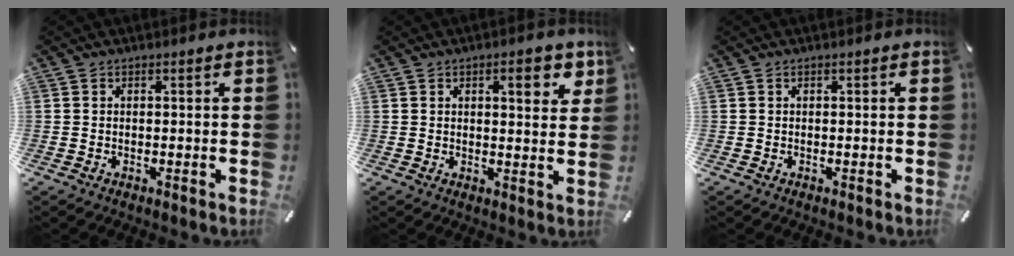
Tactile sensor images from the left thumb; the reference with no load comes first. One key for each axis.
{"total": 5.9, "fx": 3.0, "fy": 2.0, "fz": 4.7, "tx": -0.059, "ty": -0.010, "tz": 0.042}
{"total": 0.0}